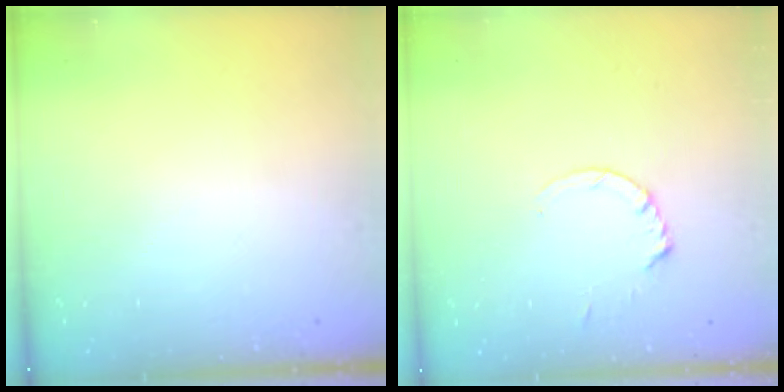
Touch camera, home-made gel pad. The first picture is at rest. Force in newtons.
{"total": 1.8, "press": 1.7, "slide": 0.2}